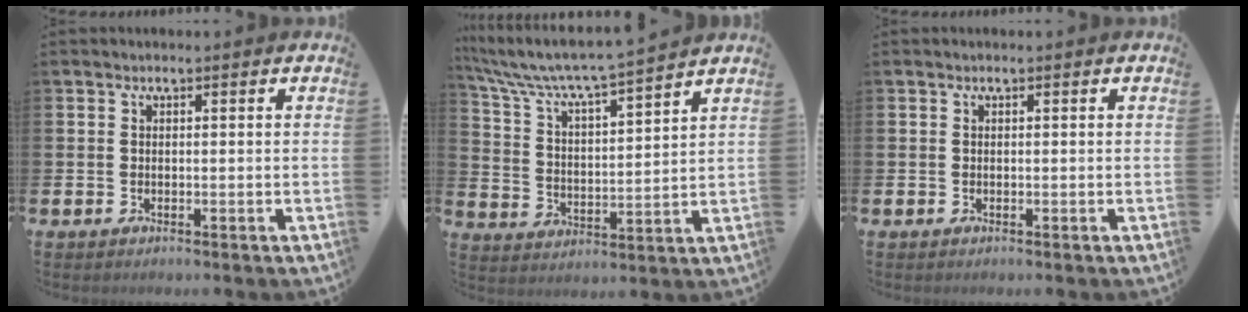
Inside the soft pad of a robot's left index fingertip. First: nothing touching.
{"total": 7.3, "force": [6.8, 0.2, 2.5], "torque": [-0.081, -0.053, 0.113]}
{"total": 0.0}